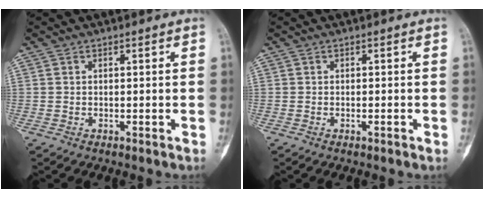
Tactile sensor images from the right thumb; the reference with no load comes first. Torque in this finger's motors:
{"motor_torque": [-0.36, -0.09, -0.09, -0.06, -0.08]}